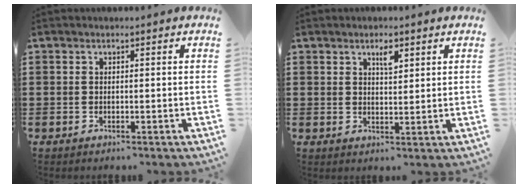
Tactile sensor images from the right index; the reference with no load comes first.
{"total": 2.6, "force": [1.5, 0.9, 1.9], "torque": [-0.026, -0.003, 0.022]}